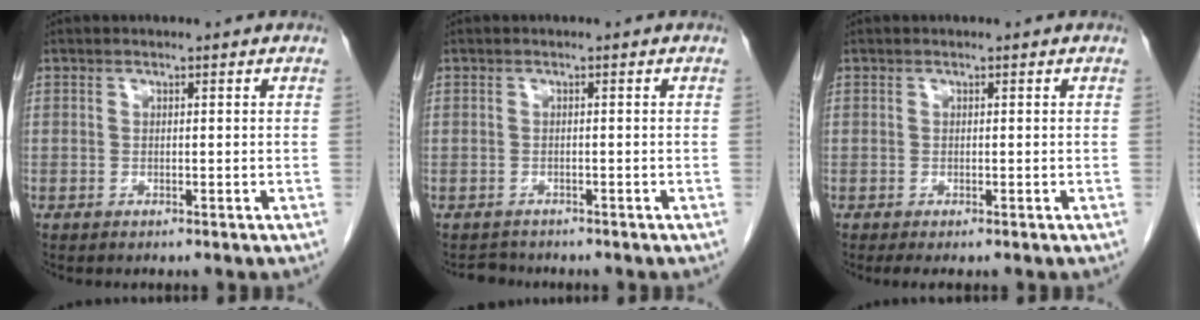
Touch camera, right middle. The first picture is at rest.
{"total": 1.8, "force": [-1.7, 0.6, -0.3], "torque": [-0.001, -0.006, -0.026]}
{"total": 1.9, "force": [-1.5, 0.4, 1.2], "torque": [-0.016, -0.007, -0.019]}